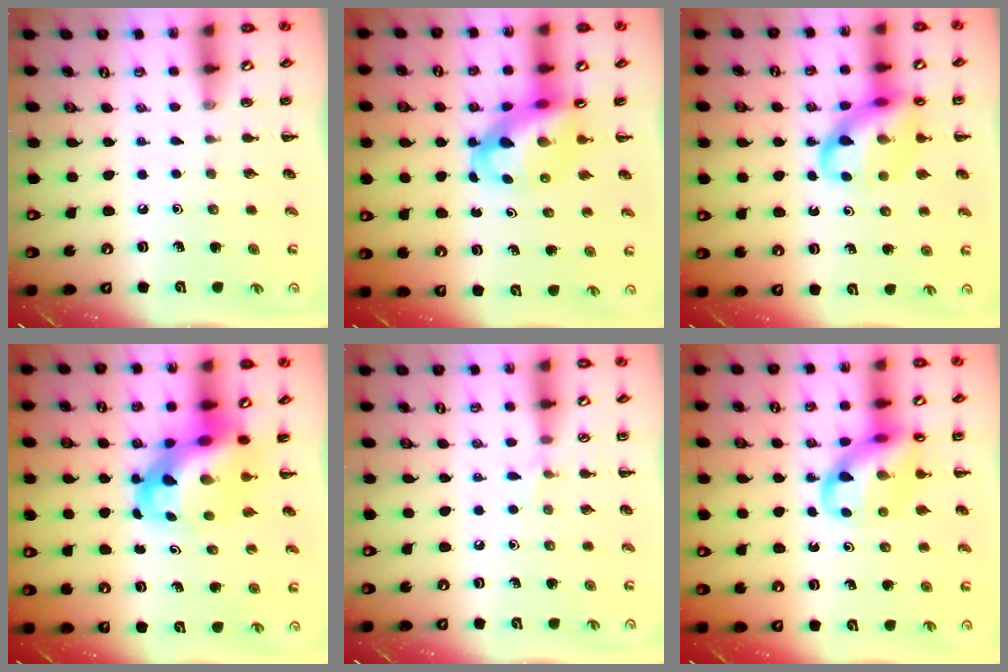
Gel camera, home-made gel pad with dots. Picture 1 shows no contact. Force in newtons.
{"total": 10.5, "press": 10.0, "slide": 3.1}
{"total": 14.3, "press": 14.0, "slide": 2.9}
{"total": 7.9, "press": 7.6, "slide": 2.3}
{"total": 3.8, "press": 3.5, "slide": 1.5}
{"total": 13.8, "press": 13.7, "slide": 2.2}